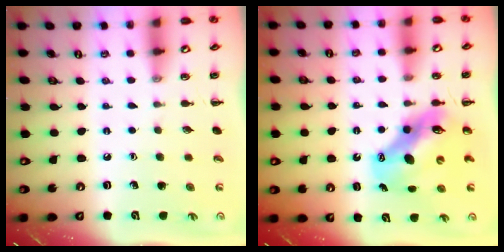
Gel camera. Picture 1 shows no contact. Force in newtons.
{"total": 11.3, "press": 10.9, "slide": 3.1}